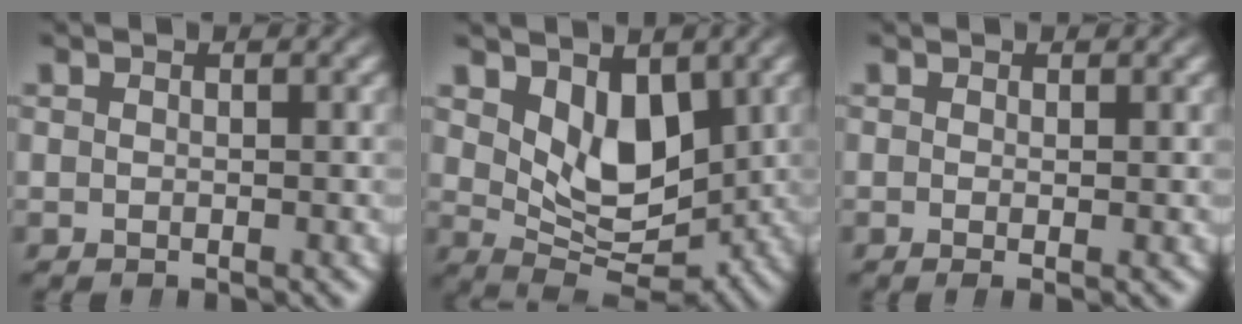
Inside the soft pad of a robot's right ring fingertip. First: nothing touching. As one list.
[{"total": 6.8, "force": [1.1, 4.0, 5.3], "torque": [-0.089, -0.032, 0.029]}, {"total": 0.7, "force": [-0.1, 0.2, 0.7], "torque": [-0.015, -0.005, -0.003]}]